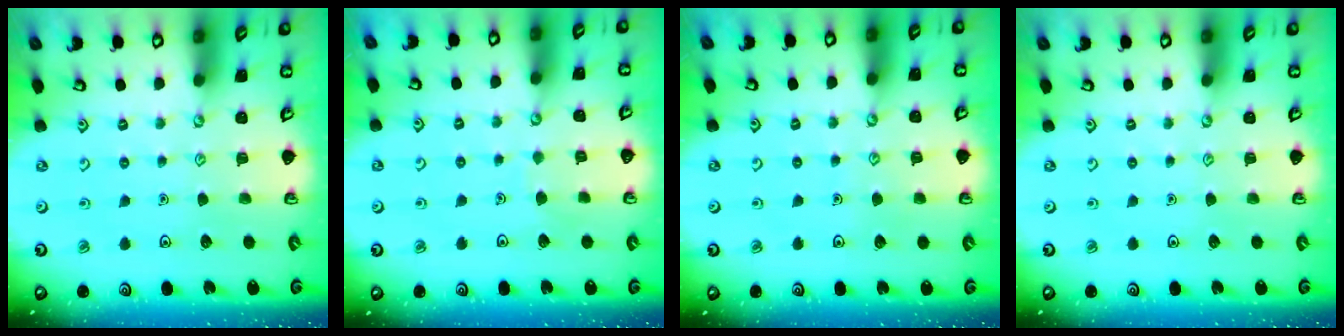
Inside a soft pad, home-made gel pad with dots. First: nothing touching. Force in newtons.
{"total": 3.3, "press": 3.3, "slide": 0.5}
{"total": 3.8, "press": 3.8, "slide": 0.3}
{"total": 0.0}